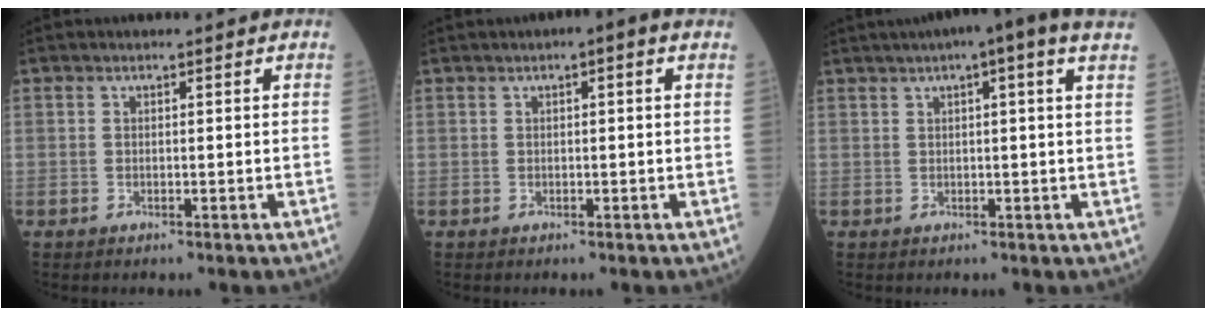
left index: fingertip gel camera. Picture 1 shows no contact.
{"total": 2.4, "force": [1.3, 0.6, 2.0], "torque": [-0.029, 0.020, 0.019]}
{"total": 9.9, "force": [7.0, 0.3, 7.0], "torque": [-0.106, 0.036, 0.086]}